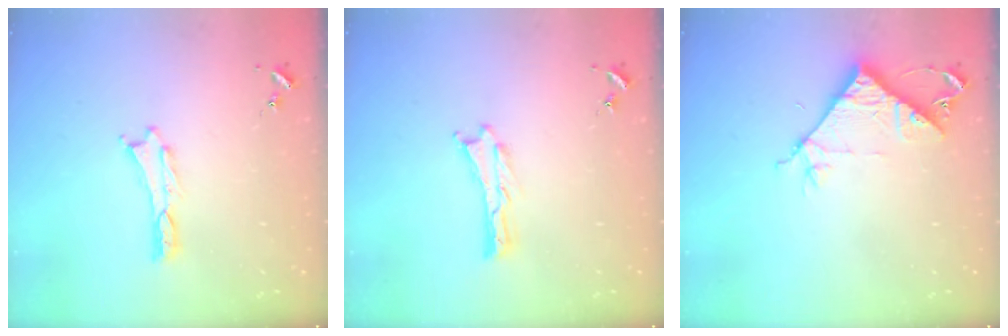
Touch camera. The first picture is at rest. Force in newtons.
{"total": 0.0}
{"total": 8.1, "press": 8.1, "slide": 0.5}